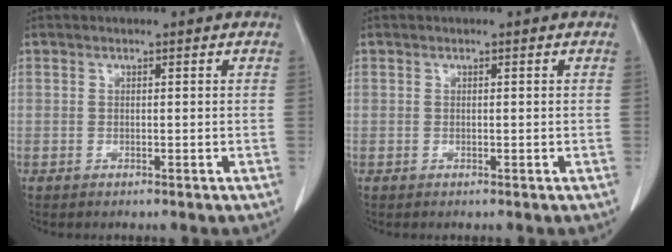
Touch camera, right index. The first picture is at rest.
{"total": 0.0}